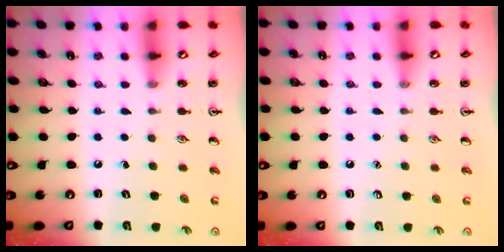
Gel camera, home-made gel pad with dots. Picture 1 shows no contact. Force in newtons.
{"total": 0.0}